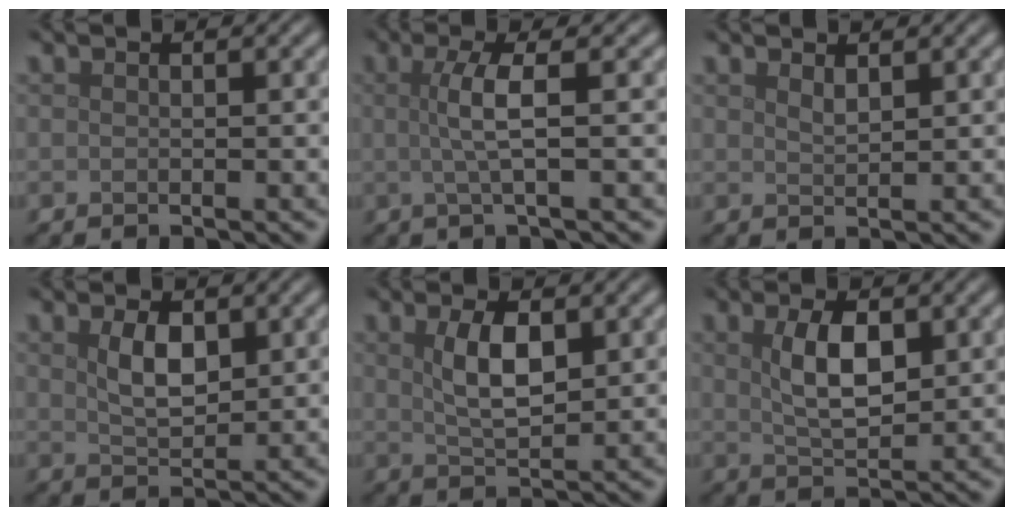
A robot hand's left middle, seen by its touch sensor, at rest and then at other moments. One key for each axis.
{"total": 3.4, "fx": 0.2, "fy": 0.7, "fz": 3.3, "tx": -0.060, "ty": 0.003, "tz": -0.001}
{"total": 1.0, "fx": 0.9, "fy": 0.2, "fz": 0.5, "tx": -0.010, "ty": -0.001, "tz": 0.017}
{"total": 3.0, "fx": 1.0, "fy": 1.5, "fz": 2.3, "tx": -0.050, "ty": -0.002, "tz": 0.024}
{"total": 3.8, "fx": 1.1, "fy": 1.5, "fz": 3.3, "tx": -0.068, "ty": 0.000, "tz": 0.025}
{"total": 4.1, "fx": 1.1, "fy": 1.9, "fz": 3.5, "tx": -0.072, "ty": 0.000, "tz": 0.023}